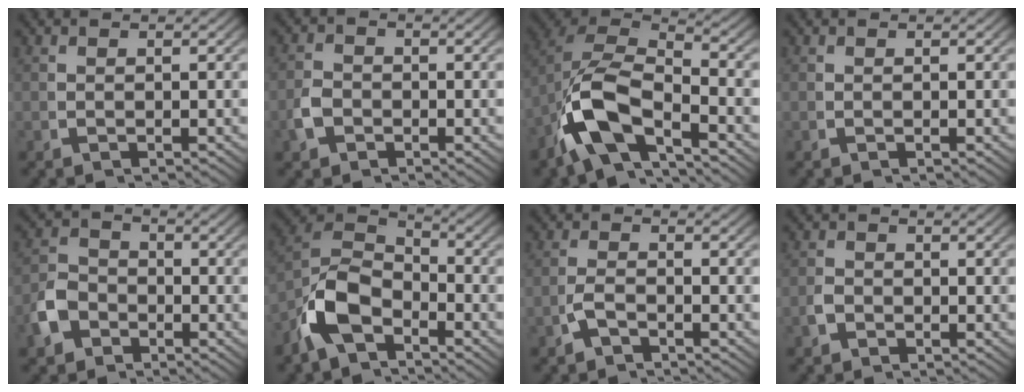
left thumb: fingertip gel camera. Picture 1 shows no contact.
{"total": 2.0, "force": [-0.9, 1.6, 0.9], "torque": [-0.024, -0.005, -0.017]}
{"total": 12.0, "force": [-1.5, 8.1, 8.7], "torque": [-0.205, -0.039, -0.022]}
{"total": 0.0}
{"total": 4.4, "force": [-2.0, 3.5, 1.8], "torque": [-0.049, -0.016, -0.031]}
{"total": 9.2, "force": [-2.0, 6.6, 6.1], "torque": [-0.137, -0.023, -0.035]}
{"total": 1.7, "force": [-1.3, 0.8, 0.9], "torque": [-0.023, -0.005, -0.021]}
{"total": 1.0, "force": [-0.6, 0.7, 0.4], "torque": [-0.011, -0.004, -0.012]}